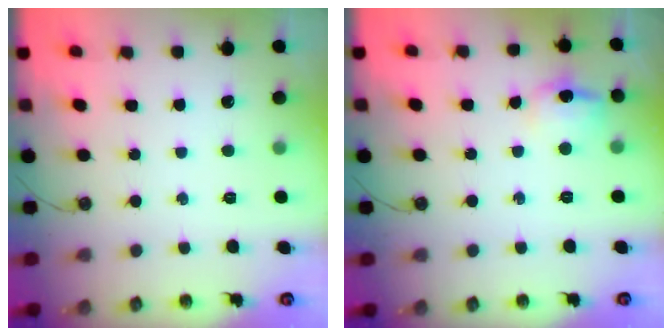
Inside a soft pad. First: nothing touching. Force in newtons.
{"total": 9.0, "press": 8.9, "slide": 0.7}